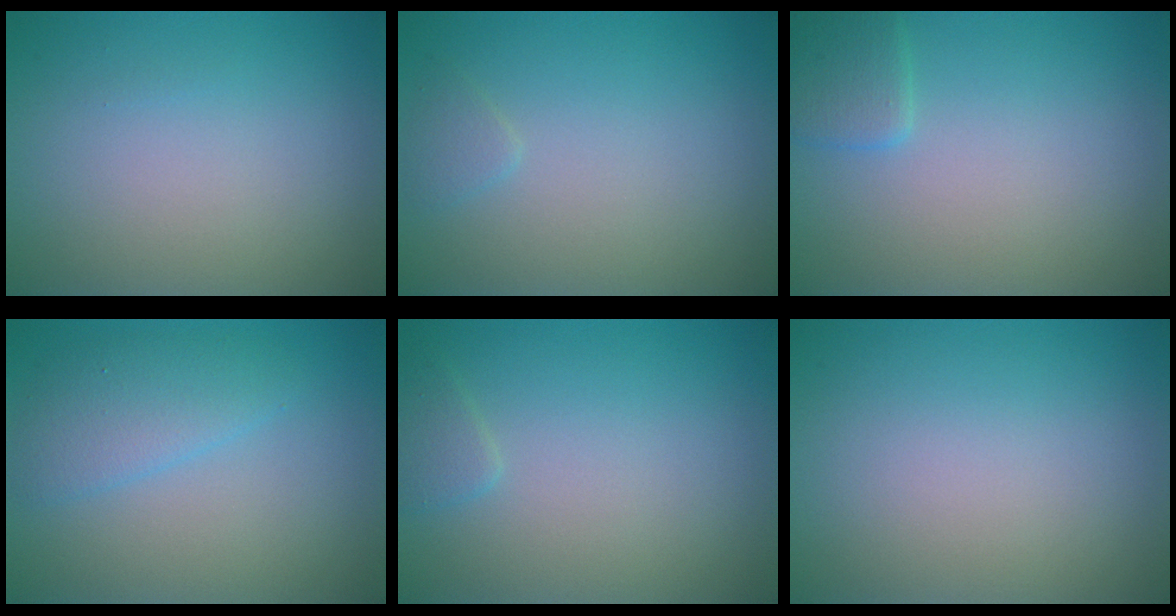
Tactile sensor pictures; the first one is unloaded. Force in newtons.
{"total": 0.9, "press": 0.9, "slide": 0.1}
{"total": 1.8, "press": 1.8, "slide": 0.1}
{"total": 2.8, "press": 2.8, "slide": 0.2}
{"total": 1.1, "press": 1.1, "slide": 0.1}
{"total": 0.0}